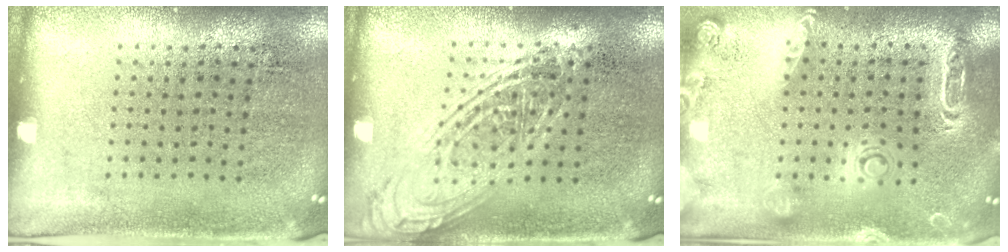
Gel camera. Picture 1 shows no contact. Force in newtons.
{"total": 2.3, "press": 2.3, "slide": 0.2}
{"total": 2.1, "press": 2.0, "slide": 0.6}